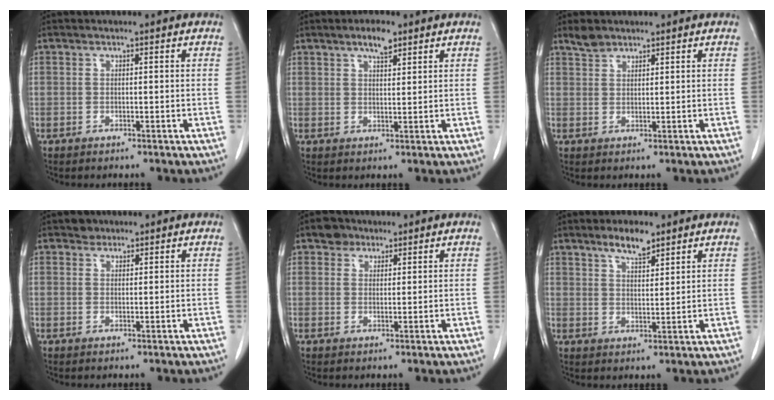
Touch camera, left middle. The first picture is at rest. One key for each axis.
{"total": 3.5, "fx": 2.5, "fy": 0.9, "fz": 2.3, "tx": -0.042, "ty": 0.001, "tz": 0.041}
{"total": 2.4, "fx": 2.1, "fy": 0.9, "fz": 0.5, "tx": -0.016, "ty": 0.006, "tz": 0.042}
{"total": 1.5, "fx": 1.1, "fy": 1.0, "fz": 0.0, "tx": 0.003, "ty": 0.000, "tz": 0.014}
{"total": 2.8, "fx": 1.9, "fy": 1.9, "fz": 0.4, "tx": -0.008, "ty": 0.007, "tz": 0.029}
{"total": 4.7, "fx": 3.6, "fy": 1.3, "fz": 2.7, "tx": -0.052, "ty": 0.000, "tz": 0.064}